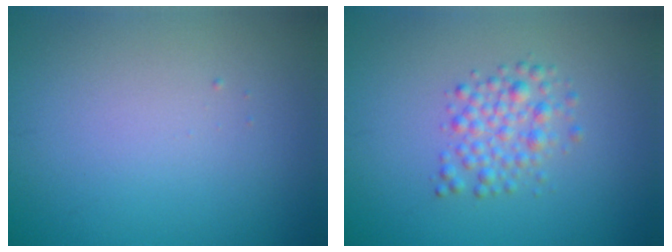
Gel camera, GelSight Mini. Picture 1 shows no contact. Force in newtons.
{"total": 2.5, "press": 2.5, "slide": 0.0}